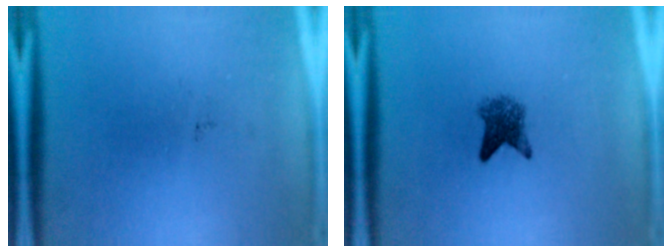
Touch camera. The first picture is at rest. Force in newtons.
{"total": 3.3}